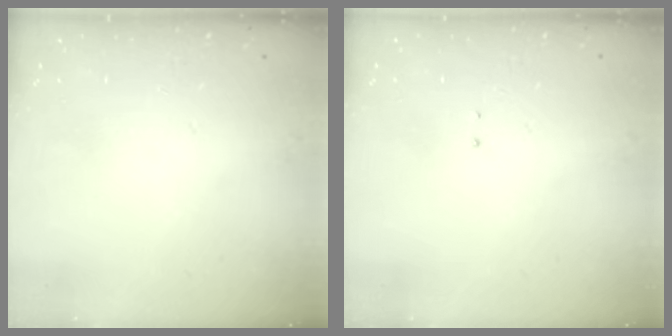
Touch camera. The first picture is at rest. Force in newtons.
{"total": 1.3, "press": 1.2, "slide": 0.6}